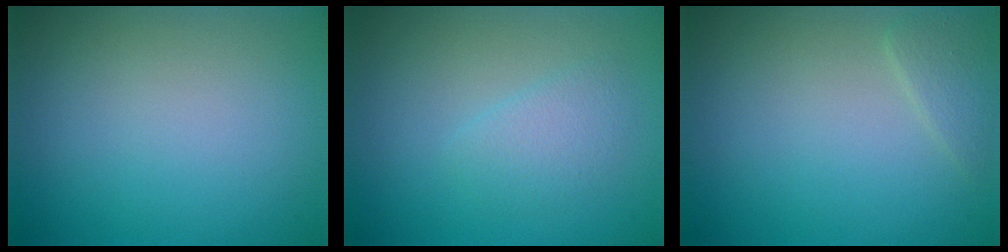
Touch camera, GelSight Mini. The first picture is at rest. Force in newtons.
{"total": 1.8, "press": 1.8, "slide": 0.1}
{"total": 1.3, "press": 1.3, "slide": 0.1}